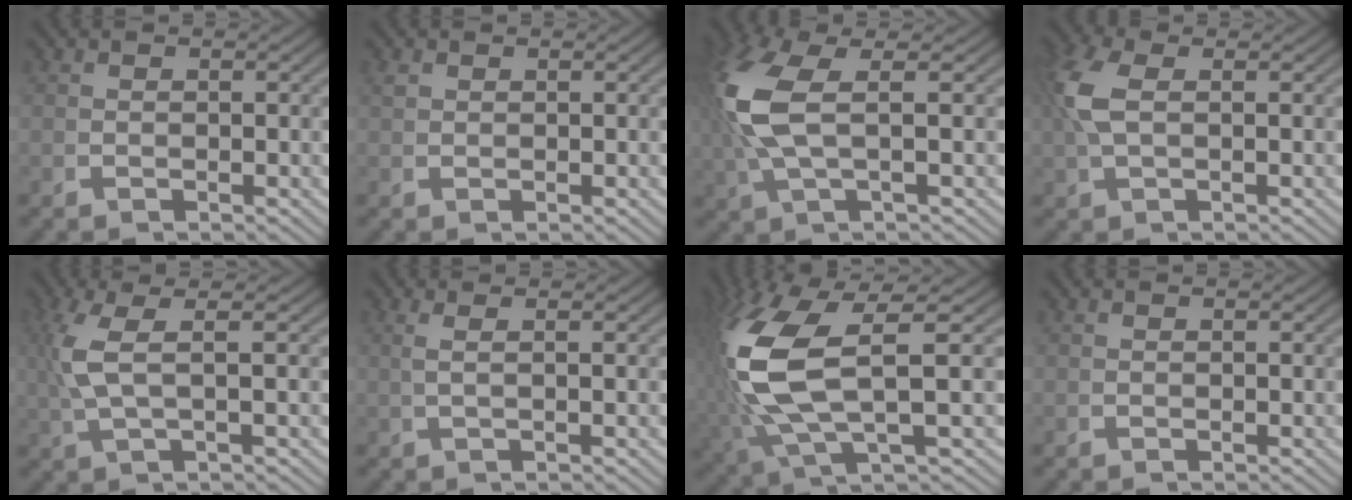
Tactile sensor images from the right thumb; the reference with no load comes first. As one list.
[{"total": 0.8, "force": [0.8, 0.2, 0.1], "torque": [-0.002, -0.001, 0.021]}, {"total": 7.1, "force": [1.2, 2.9, 6.3], "torque": [-0.167, -0.003, 0.037]}, {"total": 3.2, "force": [0.8, 1.4, 2.7], "torque": [-0.083, -0.003, 0.026]}, {"total": 5.0, "force": [1.5, 1.3, 4.6], "torque": [-0.108, 0.007, 0.035]}, {"total": 1.5, "force": [0.7, -0.6, 1.2], "torque": [-0.029, 0.005, 0.018]}, {"total": 12.9, "force": [0.1, 6.7, 11.0], "torque": [-0.258, -0.026, 0.020]}, {"total": 0.0}]